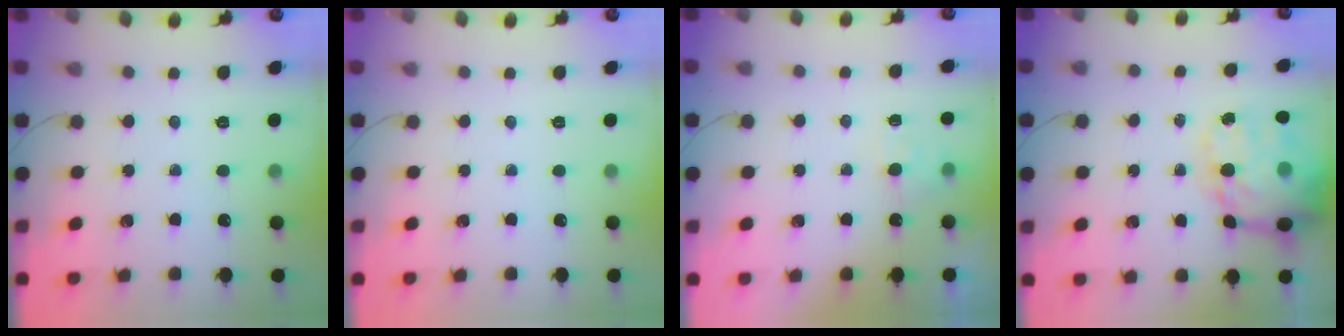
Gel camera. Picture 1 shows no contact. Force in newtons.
{"total": 0.0}
{"total": 3.1, "press": 2.6, "slide": 1.7}
{"total": 18.8, "press": 18.1, "slide": 5.0}